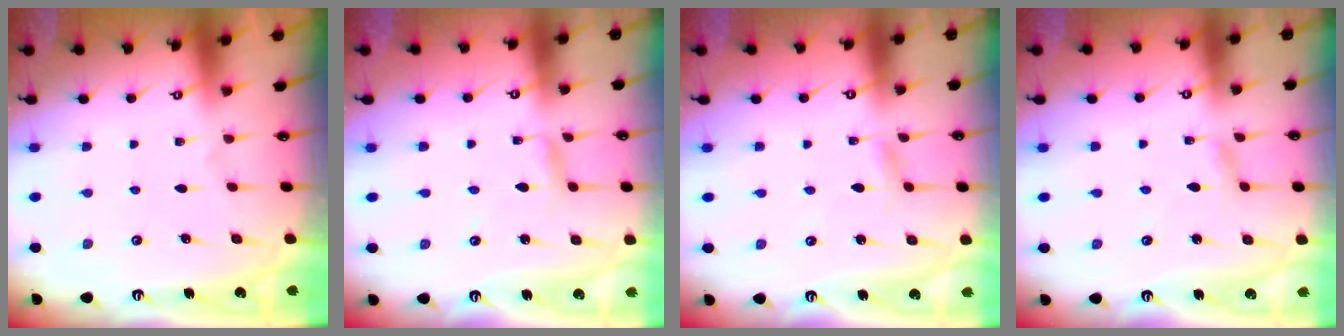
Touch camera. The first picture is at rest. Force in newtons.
{"total": 2.2, "press": 2.2, "slide": 0.1}
{"total": 2.7, "press": 2.7, "slide": 0.4}
{"total": 1.6, "press": 1.5, "slide": 0.1}